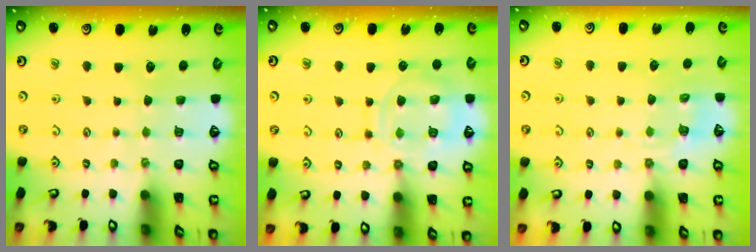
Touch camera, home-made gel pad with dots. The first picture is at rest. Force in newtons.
{"total": 12.7, "press": 12.7, "slide": 1.0}
{"total": 5.8, "press": 5.7, "slide": 1.2}